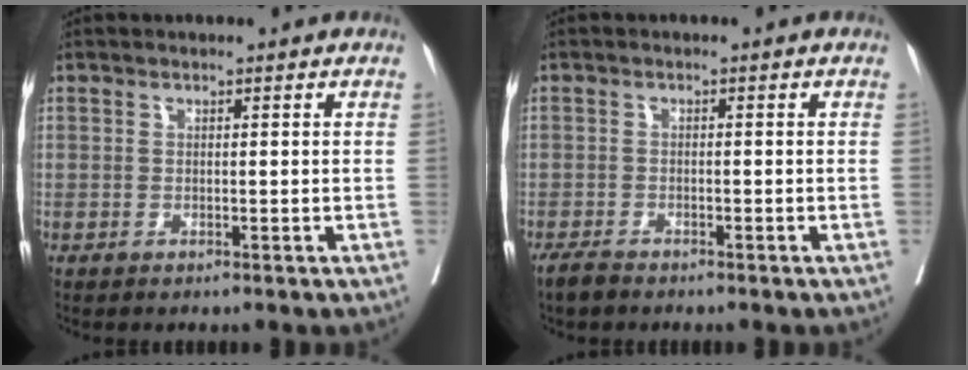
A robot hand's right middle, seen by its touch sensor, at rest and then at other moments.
{"total": 2.0, "force": [-1.7, 0.5, 0.8], "torque": [-0.020, -0.004, -0.030]}